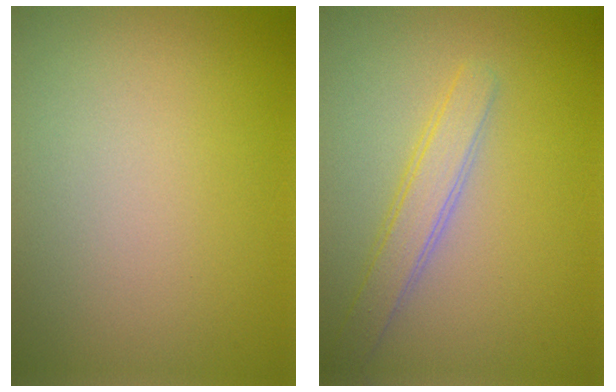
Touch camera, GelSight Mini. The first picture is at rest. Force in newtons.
{"total": 2.7, "press": 2.7, "slide": 0.1}